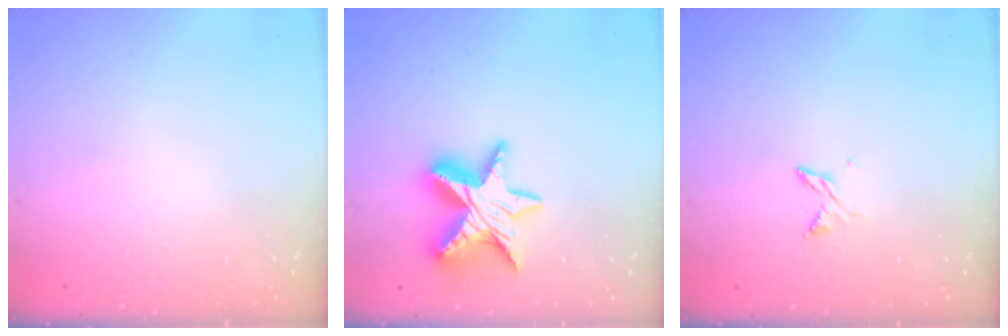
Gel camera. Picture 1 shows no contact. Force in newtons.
{"total": 13.4, "press": 13.3, "slide": 1.0}
{"total": 2.9, "press": 2.8, "slide": 0.5}